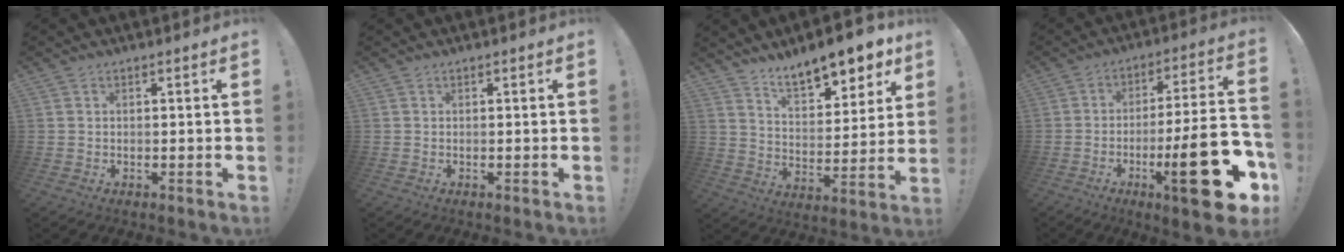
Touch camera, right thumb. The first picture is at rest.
{"total": 0.0}
{"total": 13.2, "force": [10.7, 4.7, 6.2], "torque": [-0.095, -0.078, 0.187]}
{"total": 23.1, "force": [-8.8, 5.3, 20.7], "torque": [-0.296, 0.040, -0.130]}